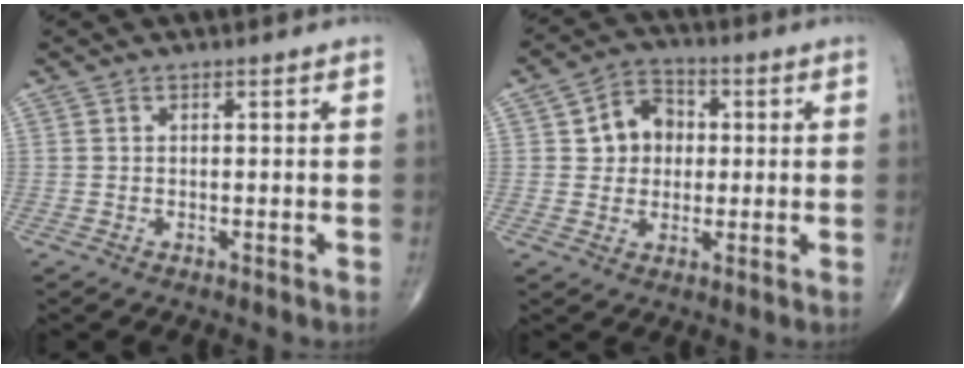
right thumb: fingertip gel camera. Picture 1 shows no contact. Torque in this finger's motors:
{"motor_torque": [-0.62, 0.70, 0.02, -0.03, 0.04]}